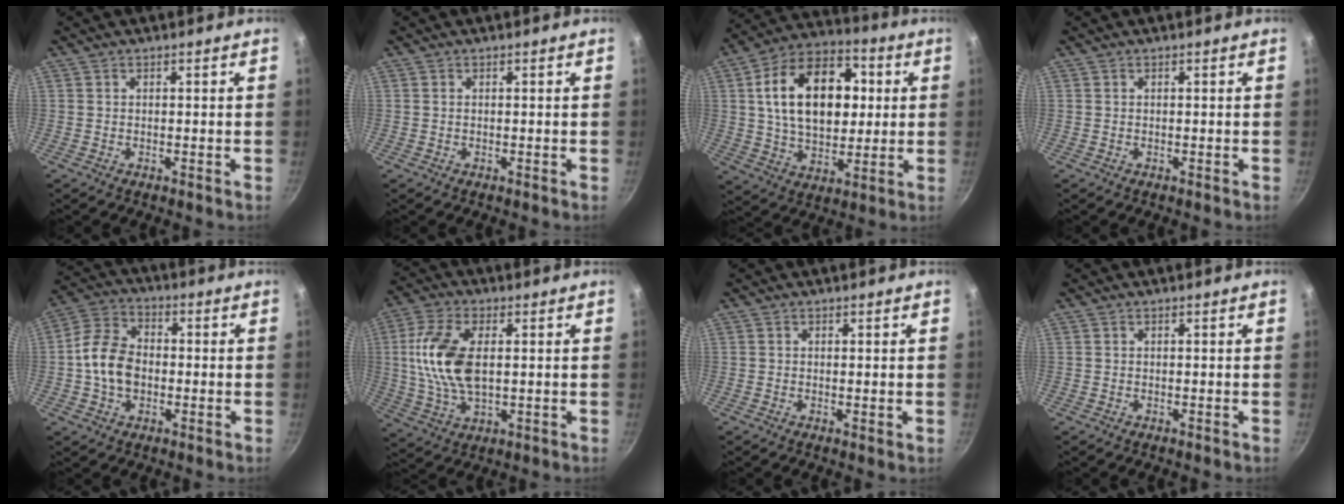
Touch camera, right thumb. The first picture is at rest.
{"total": 0.0}
{"total": 21.4, "force": [3.8, 14.0, 15.7], "torque": [-0.226, 0.014, 0.055]}
{"total": 0.0}
{"total": 10.3, "force": [-1.0, 7.5, 7.0], "torque": [-0.115, 0.025, -0.032]}
{"total": 13.3, "force": [1.6, 7.0, 11.2], "torque": [-0.221, 0.004, 0.029]}
{"total": 0.6, "force": [0.2, 0.2, 0.6], "torque": [-0.010, -0.004, 0.001]}
{"total": 0.0}